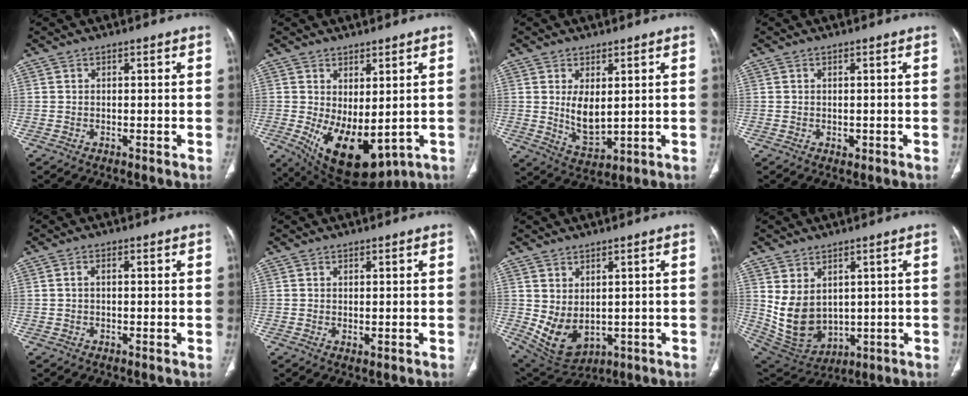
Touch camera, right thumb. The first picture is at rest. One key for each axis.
{"total": 13.3, "fx": -2.0, "fy": 6.6, "fz": 11.3, "tx": -0.175, "ty": -0.019, "tz": 0.000}
{"total": 6.4, "fx": 1.1, "fy": 3.2, "fz": 5.4, "tx": -0.088, "ty": -0.024, "tz": 0.035}
{"total": 0.9, "fx": -0.3, "fy": 0.6, "fz": 0.6, "tx": -0.006, "ty": -0.002, "tz": -0.001}
{"total": 1.1, "fx": 0.0, "fy": 0.5, "fz": 0.9, "tx": -0.017, "ty": 0.003, "tz": -0.002}
{"total": 1.0, "fx": -0.2, "fy": 0.4, "fz": 0.9, "tx": -0.018, "ty": -0.006, "tz": 0.001}
{"total": 8.8, "fx": -0.3, "fy": 5.9, "fz": 6.5, "tx": -0.105, "ty": -0.008, "tz": 0.028}
{"total": 11.3, "fx": 1.7, "fy": 8.4, "fz": 7.4, "tx": -0.125, "ty": -0.016, "tz": 0.071}